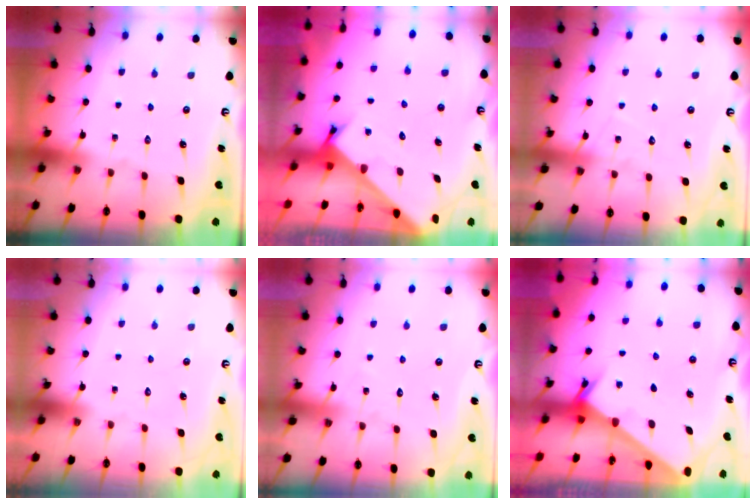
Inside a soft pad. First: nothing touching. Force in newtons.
{"total": 2.5, "press": 2.5, "slide": 0.2}
{"total": 5.2, "press": 5.2, "slide": 0.4}
{"total": 1.7, "press": 1.7, "slide": 0.1}
{"total": 5.7, "press": 5.7, "slide": 0.5}
{"total": 2.2, "press": 2.2, "slide": 0.2}